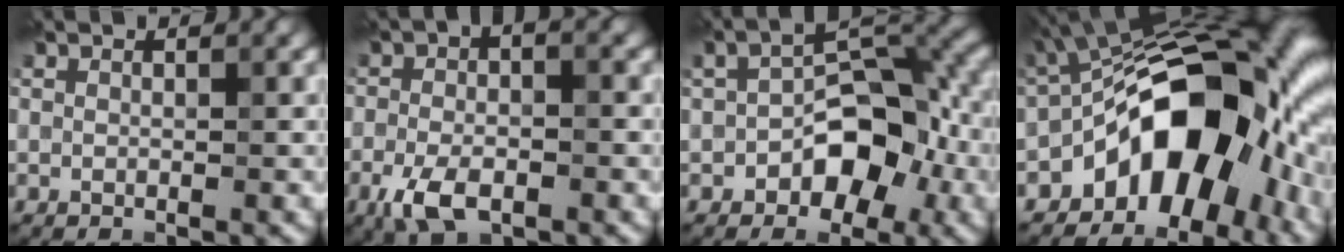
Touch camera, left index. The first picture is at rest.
{"total": 5.5, "force": [-2.2, 2.5, 4.3], "torque": [-0.093, -0.006, -0.045]}
{"total": 6.7, "force": [-2.2, 3.8, 5.0], "torque": [-0.058, 0.020, -0.043]}
{"total": 14.5, "force": [-4.5, 8.3, 11.1], "torque": [-0.123, 0.019, -0.088]}